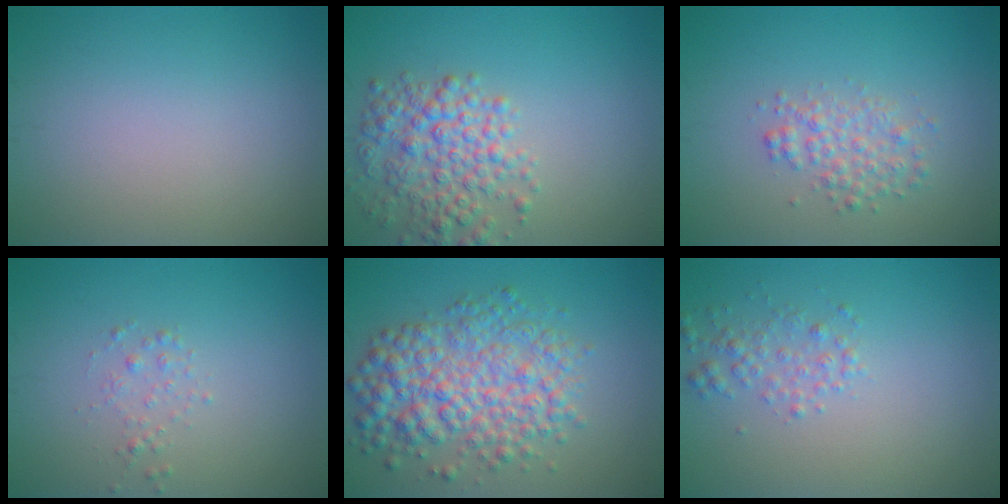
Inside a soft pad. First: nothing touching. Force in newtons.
{"total": 4.8, "press": 4.8, "slide": 0.2}
{"total": 2.5, "press": 2.5, "slide": 0.1}
{"total": 0.9, "press": 0.9, "slide": 0.0}
{"total": 6.9, "press": 6.9, "slide": 0.1}
{"total": 1.9, "press": 1.9, "slide": 0.1}